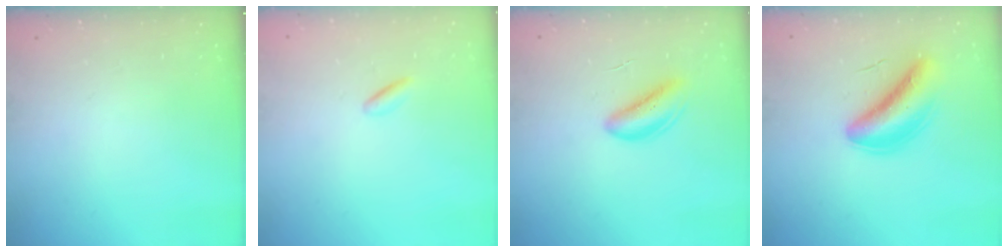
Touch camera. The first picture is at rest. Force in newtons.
{"total": 0.7, "press": 0.5, "slide": 0.5}
{"total": 5.8, "press": 5.7, "slide": 1.1}
{"total": 6.2, "press": 6.0, "slide": 1.5}